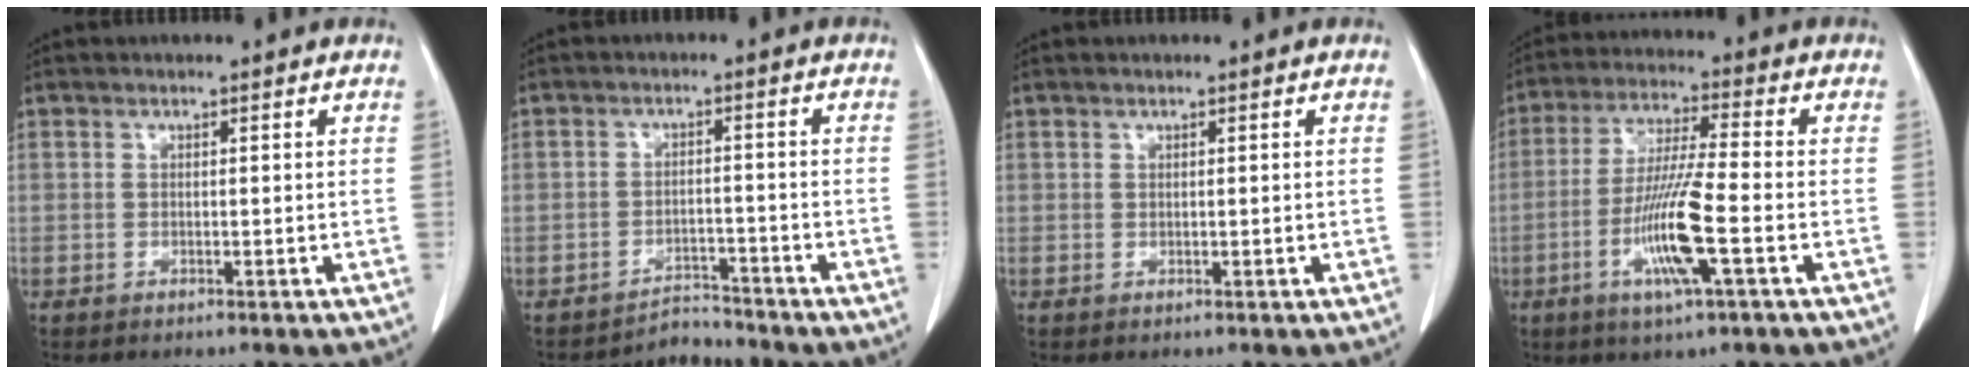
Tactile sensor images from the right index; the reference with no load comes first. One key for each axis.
{"total": 3.4, "fx": -3.1, "fy": 0.5, "fz": -1.2, "tx": 0.023, "ty": 0.005, "tz": -0.047}
{"total": 0.0}
{"total": 10.8, "fx": -3.5, "fy": 0.0, "fz": 10.3, "tx": -0.204, "ty": -0.013, "tz": -0.070}